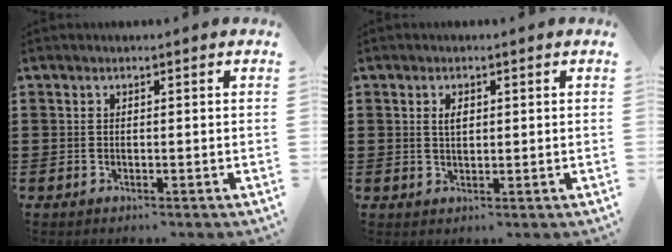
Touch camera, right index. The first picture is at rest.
{"total": 1.9, "force": [0.5, 0.9, 1.6], "torque": [-0.033, 0.005, 0.007]}